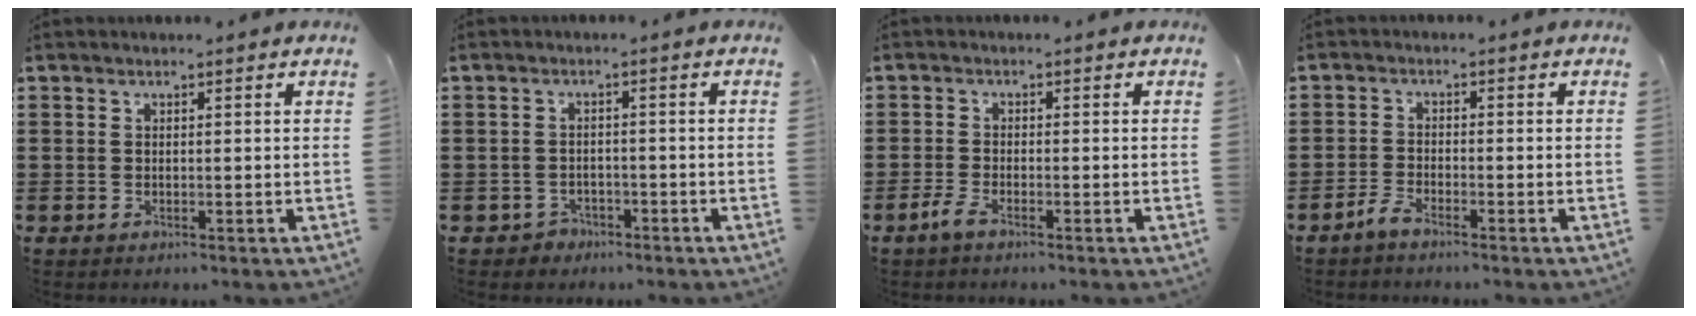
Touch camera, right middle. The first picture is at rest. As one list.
[{"total": 2.1, "force": [-1.8, 1.0, -0.1], "torque": [-0.007, -0.001, -0.041]}, {"total": 2.7, "force": [-1.9, 0.6, 1.7], "torque": [-0.050, -0.006, -0.043]}, {"total": 2.8, "force": [-2.5, 0.5, 1.2], "torque": [-0.035, -0.001, -0.052]}]